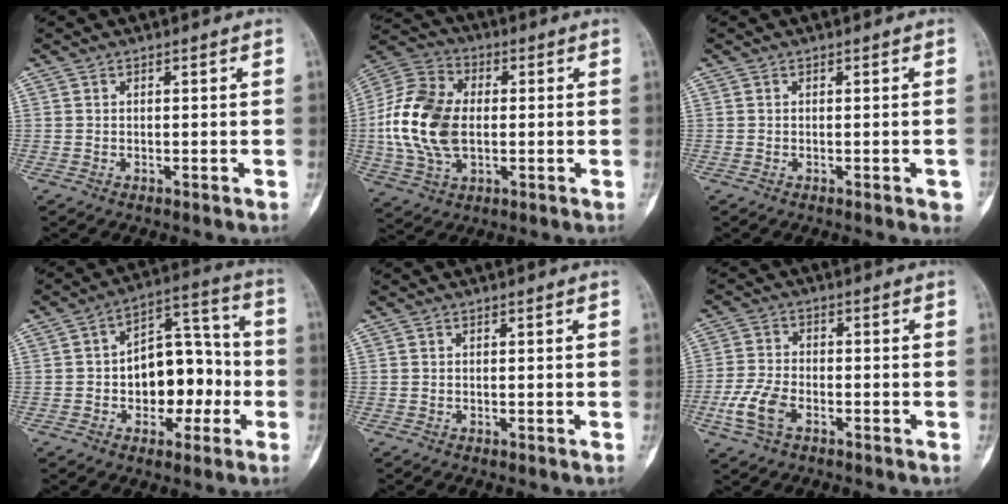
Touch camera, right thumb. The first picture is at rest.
{"total": 17.0, "force": [-0.2, 10.8, 13.1], "torque": [-0.262, 0.015, -0.004]}
{"total": 1.7, "force": [-0.7, 0.4, 1.5], "torque": [-0.009, -0.002, -0.008]}
{"total": 14.4, "force": [-2.4, 9.2, 10.9], "torque": [-0.112, 0.049, -0.034]}
{"total": 0.0}
{"total": 7.2, "force": [-3.1, 4.1, 5.1], "torque": [-0.115, 0.011, -0.063]}